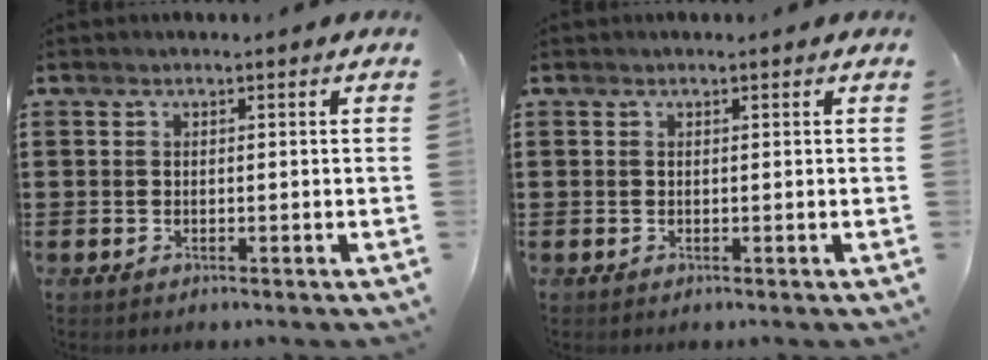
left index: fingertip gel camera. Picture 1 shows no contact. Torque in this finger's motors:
{"motor_torque": [0.17, 0.17, 0.00, 0.01]}